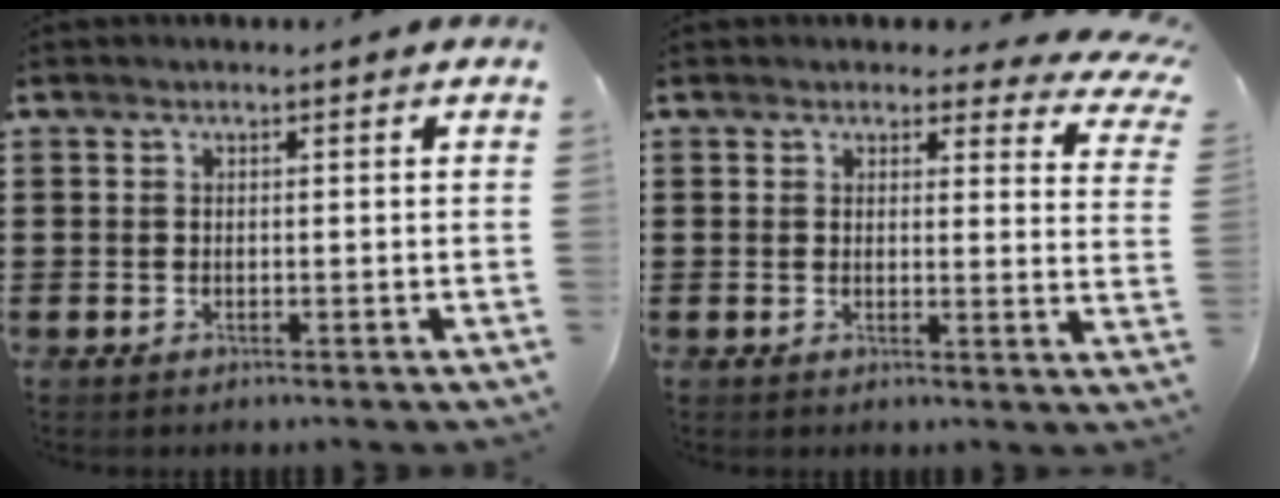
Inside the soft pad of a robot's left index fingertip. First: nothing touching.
{"total": 3.2, "force": [2.9, 0.8, 1.2], "torque": [-0.020, -0.014, 0.048]}